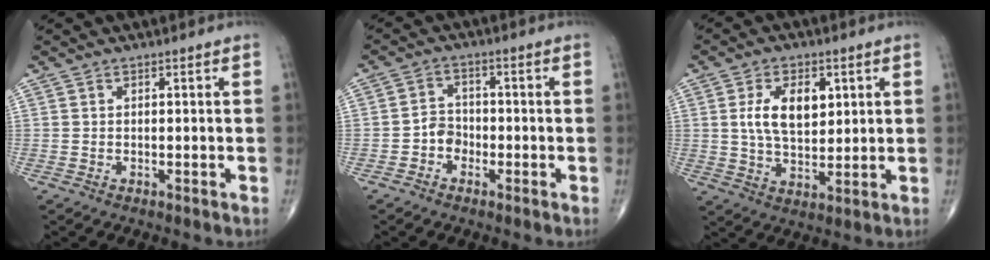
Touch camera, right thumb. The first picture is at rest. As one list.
[{"total": 3.7, "force": [-1.7, 3.1, 1.3], "torque": [-0.004, 0.019, -0.039]}, {"total": 9.8, "force": [2.5, 5.6, 7.6], "torque": [-0.115, -0.010, 0.048]}]